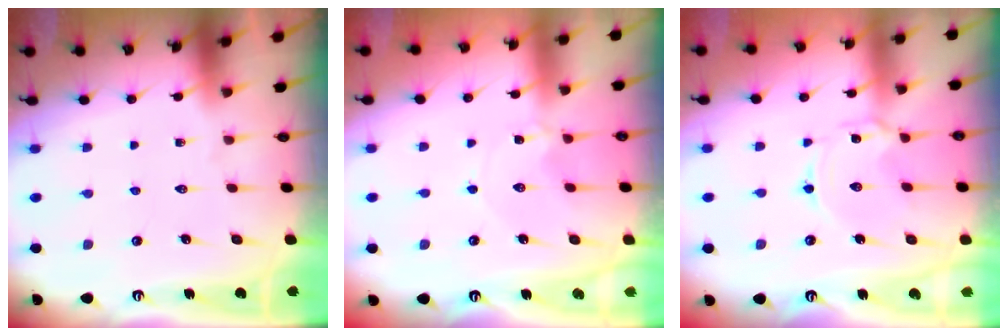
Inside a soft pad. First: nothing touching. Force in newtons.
{"total": 0.9, "press": 0.9, "slide": 0.2}
{"total": 1.8, "press": 1.7, "slide": 0.1}